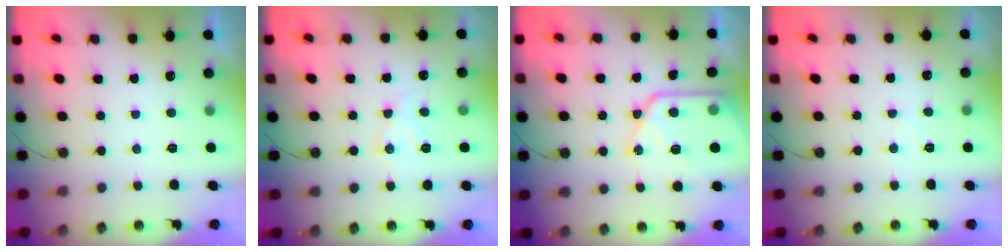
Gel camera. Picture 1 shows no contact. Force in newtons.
{"total": 9.5, "press": 9.5, "slide": 0.7}
{"total": 16.3, "press": 16.3, "slide": 1.5}
{"total": 4.1, "press": 4.0, "slide": 0.7}